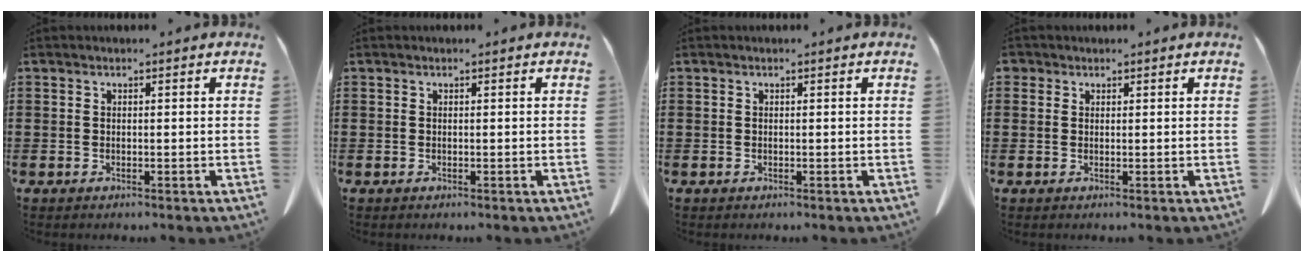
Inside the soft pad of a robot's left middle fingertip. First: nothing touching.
{"total": 0.0}
{"total": 0.0}
{"total": 1.1, "force": [0.7, 0.8, 0.1], "torque": [-0.006, 0.004, 0.013]}